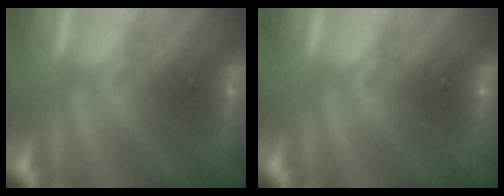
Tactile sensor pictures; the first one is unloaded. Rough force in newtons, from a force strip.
{"total": 0.0}